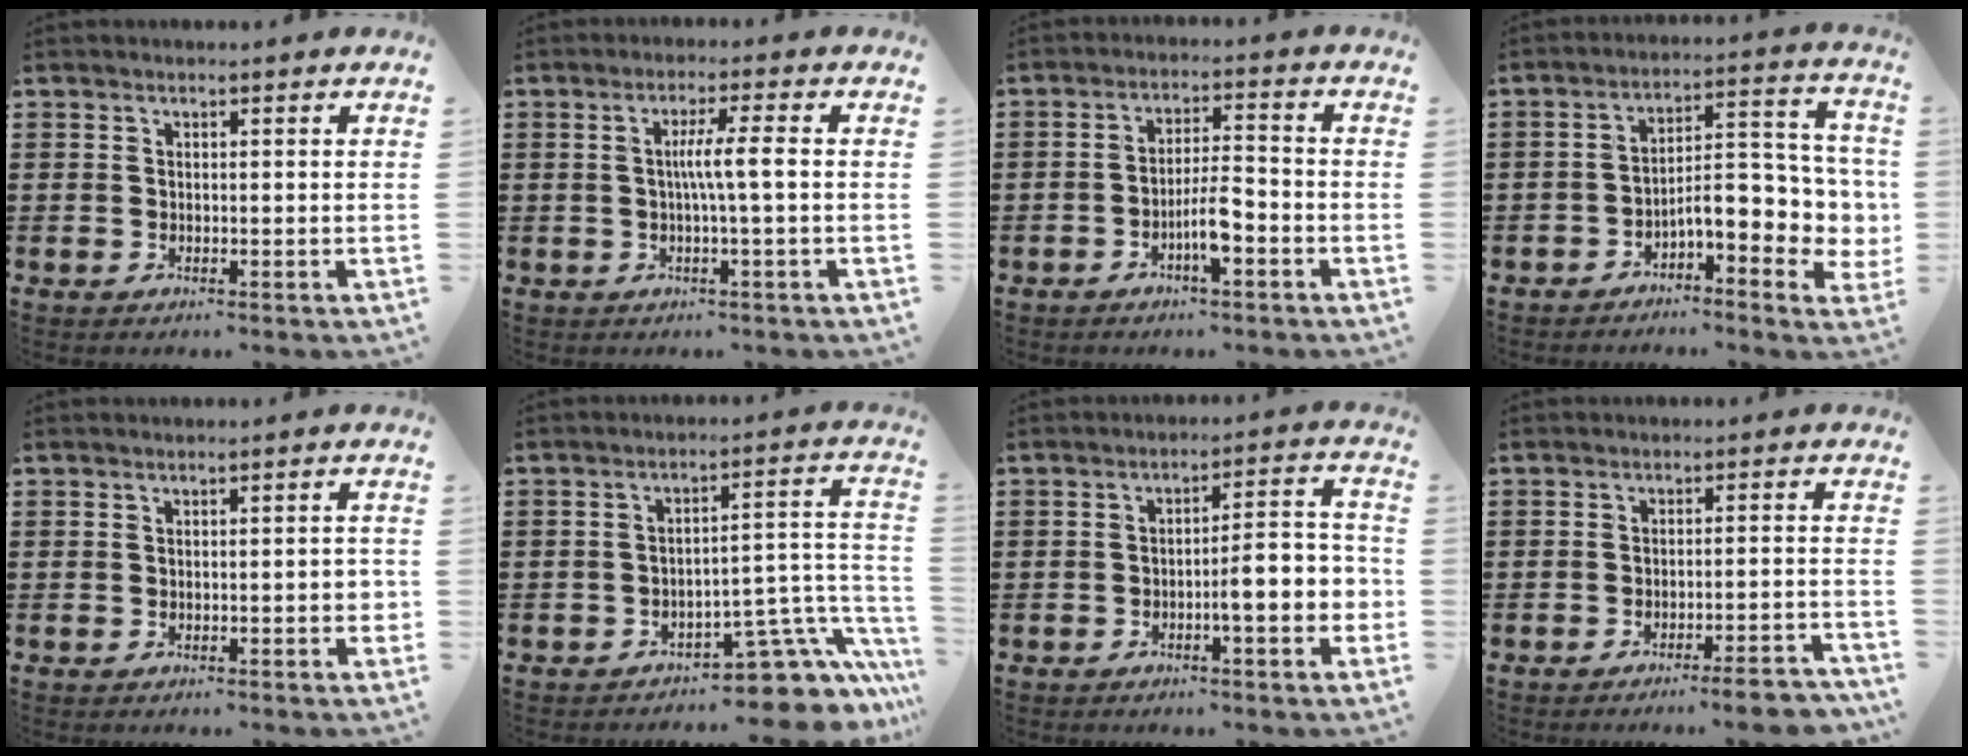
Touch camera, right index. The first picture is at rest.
{"total": 4.6, "force": [-0.2, -0.2, 4.6], "torque": [-0.086, -0.005, -0.008]}
{"total": 5.7, "force": [-2.6, 1.5, 4.8], "torque": [-0.095, 0.005, -0.051]}
{"total": 7.7, "force": [-2.1, 3.7, 6.4], "torque": [-0.091, -0.016, -0.042]}
{"total": 1.7, "force": [-0.4, 0.4, 1.6], "torque": [-0.026, 0.000, -0.007]}
{"total": 8.7, "force": [-6.1, 2.8, 5.6], "torque": [-0.065, 0.006, -0.108]}
{"total": 6.1, "force": [-2.3, 0.9, 5.6], "torque": [-0.085, -0.004, -0.046]}
{"total": 4.5, "force": [-3.7, -0.2, 2.5], "torque": [-0.040, -0.013, -0.067]}